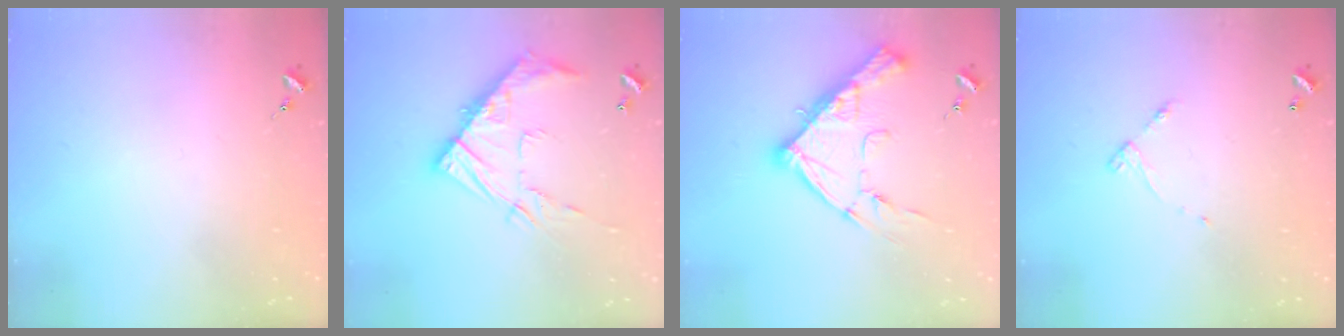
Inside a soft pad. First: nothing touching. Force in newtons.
{"total": 15.0, "press": 15.0, "slide": 1.0}
{"total": 17.3, "press": 17.2, "slide": 1.6}
{"total": 4.2, "press": 4.2, "slide": 0.2}